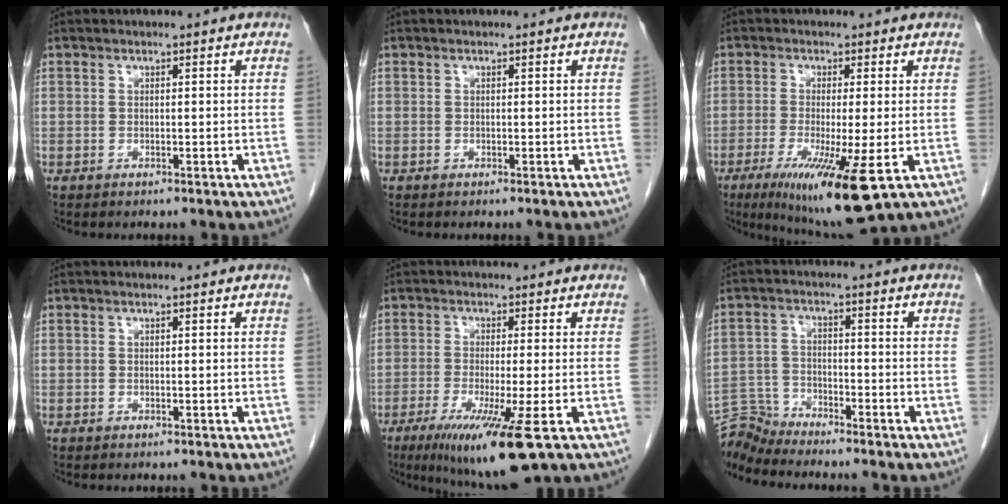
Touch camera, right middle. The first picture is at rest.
{"total": 0.0}
{"total": 11.9, "force": [-5.1, 0.7, 10.7], "torque": [-0.176, -0.039, -0.078]}
{"total": 0.0}
{"total": 11.3, "force": [-5.7, 0.0, 9.8], "torque": [-0.166, -0.038, -0.092]}
{"total": 6.2, "force": [-6.1, -0.7, -0.5], "torque": [0.002, 0.000, -0.116]}